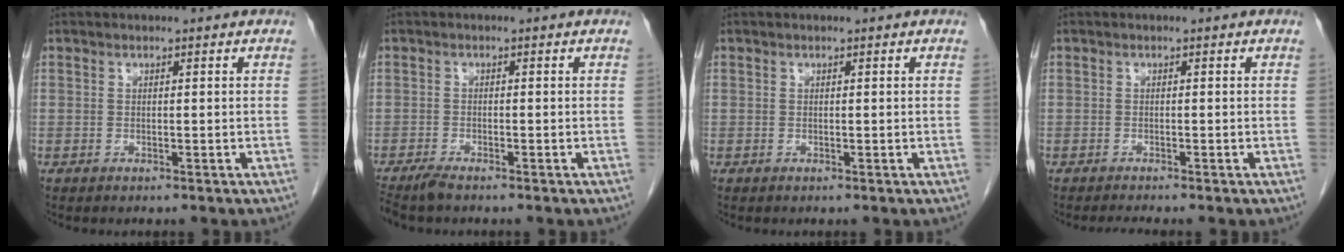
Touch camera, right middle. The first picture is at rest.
{"total": 3.0, "force": [-2.5, 0.3, 1.5], "torque": [-0.029, -0.008, -0.045]}
{"total": 0.0}
{"total": 1.3, "force": [-1.2, -0.5, 0.4], "torque": [-0.008, -0.003, -0.021]}